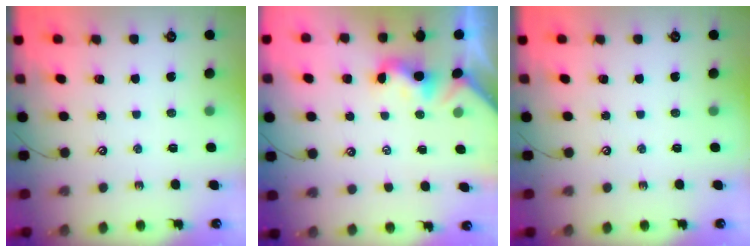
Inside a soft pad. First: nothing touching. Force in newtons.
{"total": 1.9, "press": 1.8, "slide": 0.6}
{"total": 0.0}